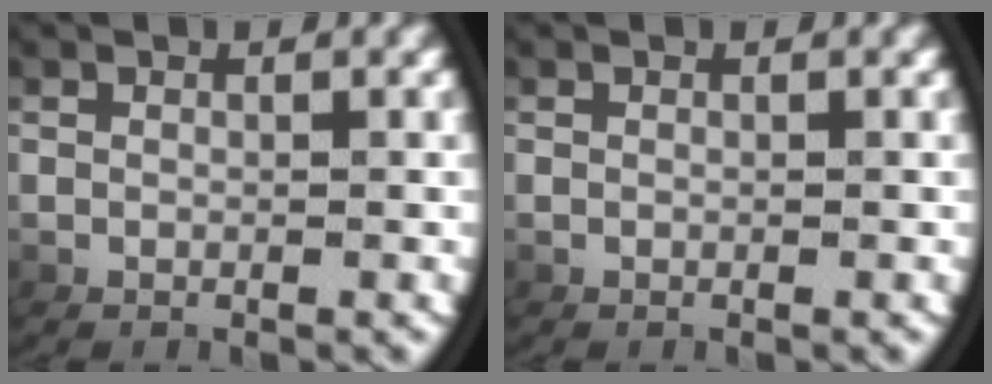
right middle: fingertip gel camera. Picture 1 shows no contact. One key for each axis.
{"total": 0.0}